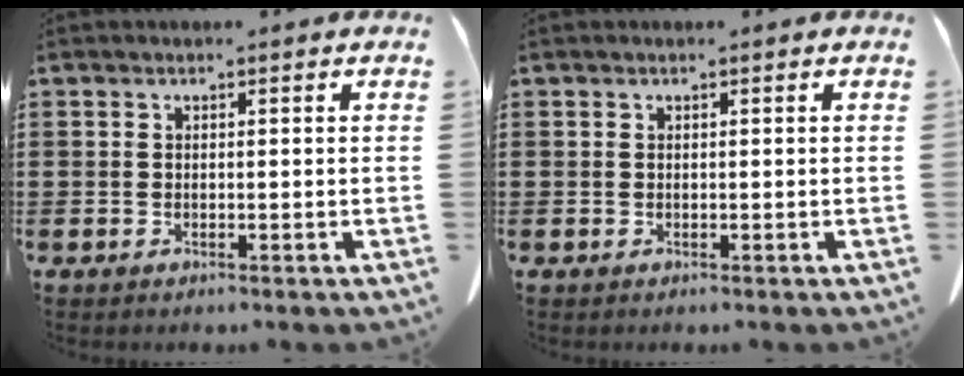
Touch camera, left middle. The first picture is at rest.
{"total": 0.0}